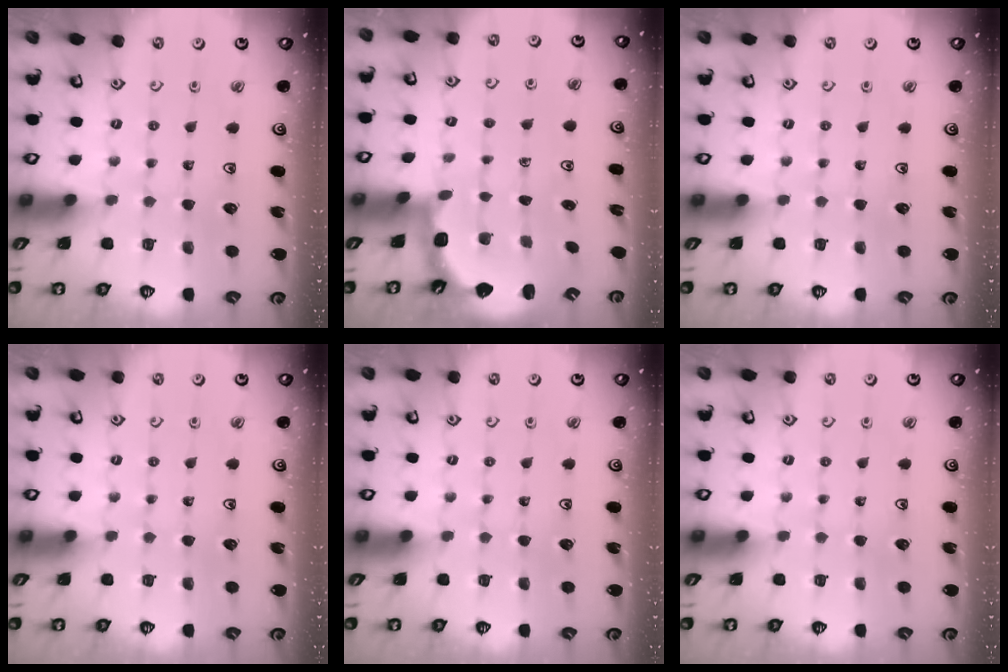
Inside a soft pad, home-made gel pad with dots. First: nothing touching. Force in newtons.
{"total": 2.4, "press": 2.1, "slide": 1.3}
{"total": 0.0}
{"total": 0.0}
{"total": 0.0}
{"total": 0.0}